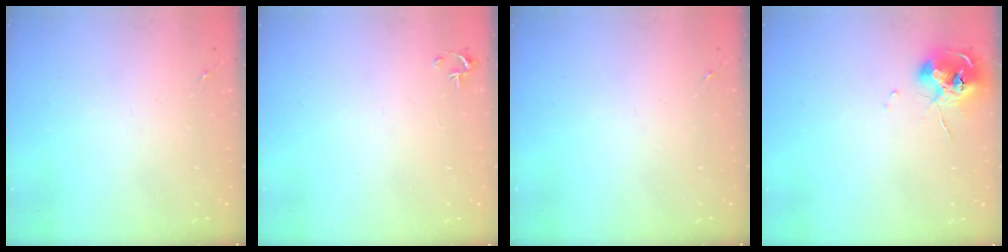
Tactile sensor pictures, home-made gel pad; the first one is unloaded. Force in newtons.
{"total": 2.5, "press": 2.5, "slide": 0.2}
{"total": 0.0}
{"total": 10.0, "press": 9.9, "slide": 1.4}